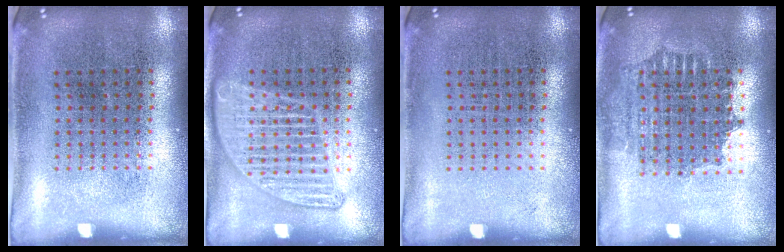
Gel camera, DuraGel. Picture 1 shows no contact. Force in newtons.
{"total": 1.6, "press": 1.6, "slide": 0.1}
{"total": 0.0}
{"total": 1.6, "press": 1.3, "slide": 0.8}